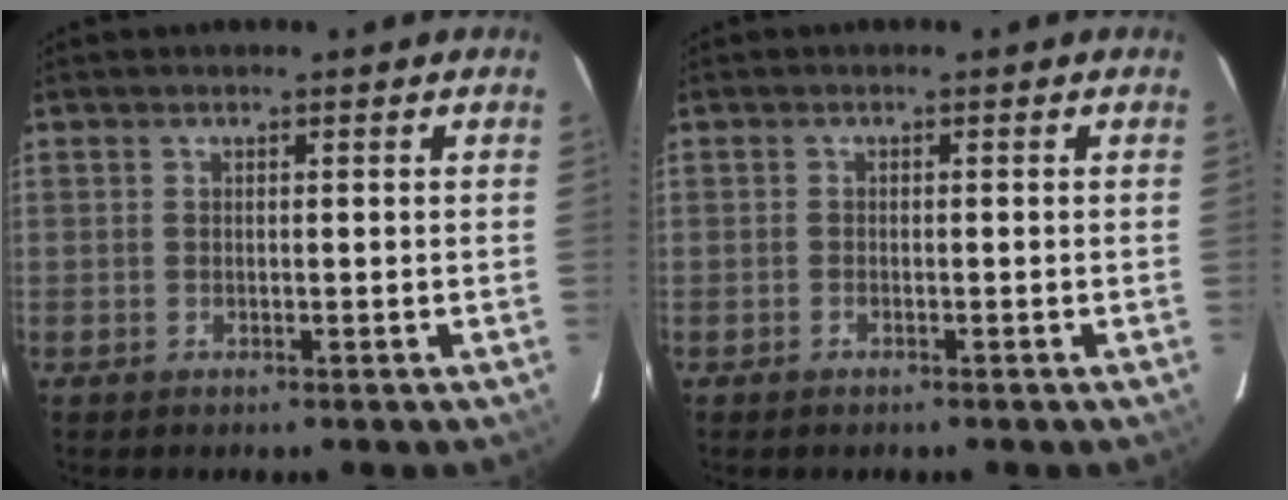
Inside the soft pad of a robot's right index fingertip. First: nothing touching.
{"total": 0.8, "force": [-0.6, 0.3, 0.3], "torque": [-0.006, 0.001, -0.012]}